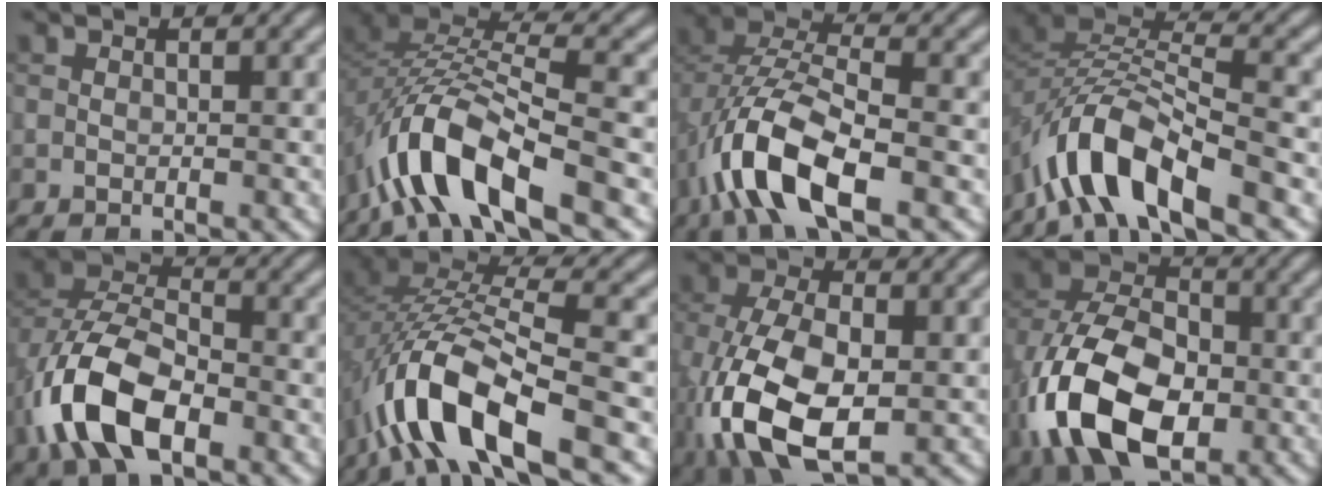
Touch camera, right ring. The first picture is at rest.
{"total": 9.8, "force": [-5.5, 3.6, 7.3], "torque": [-0.138, 0.008, -0.113]}
{"total": 9.7, "force": [-4.1, 4.3, 7.7], "torque": [-0.162, 0.006, -0.086]}
{"total": 8.6, "force": [-5.5, 3.2, 5.8], "torque": [-0.100, 0.004, -0.115]}
{"total": 9.8, "force": [-4.0, 5.4, 7.2], "torque": [-0.153, 0.005, -0.087]}
{"total": 10.9, "force": [-5.1, 4.0, 8.8], "torque": [-0.179, 0.009, -0.103]}
{"total": 11.9, "force": [-3.3, 6.8, 9.2], "torque": [-0.215, -0.026, -0.058]}
{"total": 14.9, "force": [-4.7, 9.3, 10.6], "torque": [-0.223, -0.022, -0.092]}